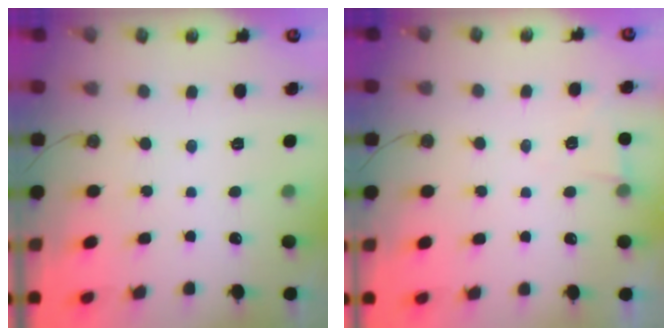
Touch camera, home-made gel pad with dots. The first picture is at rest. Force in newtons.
{"total": 3.5, "press": 2.9, "slide": 2.1}